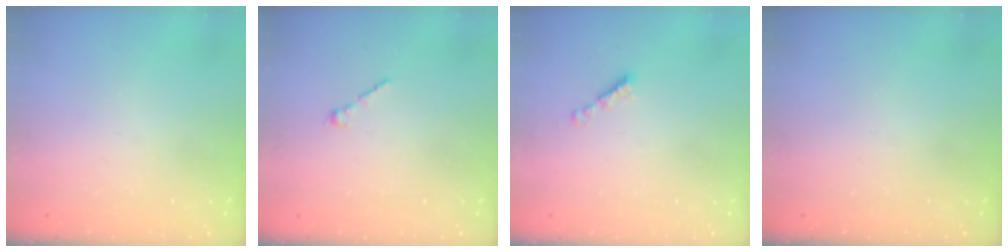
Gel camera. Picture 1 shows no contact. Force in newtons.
{"total": 1.7, "press": 1.7, "slide": 0.5}
{"total": 2.1, "press": 2.0, "slide": 0.7}
{"total": 0.0}